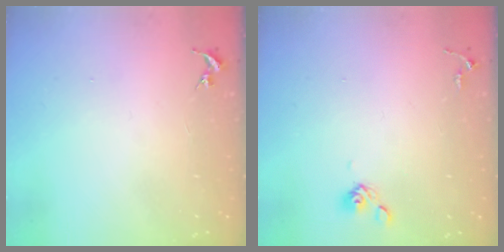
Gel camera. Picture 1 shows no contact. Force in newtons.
{"total": 4.6, "press": 4.5, "slide": 1.1}